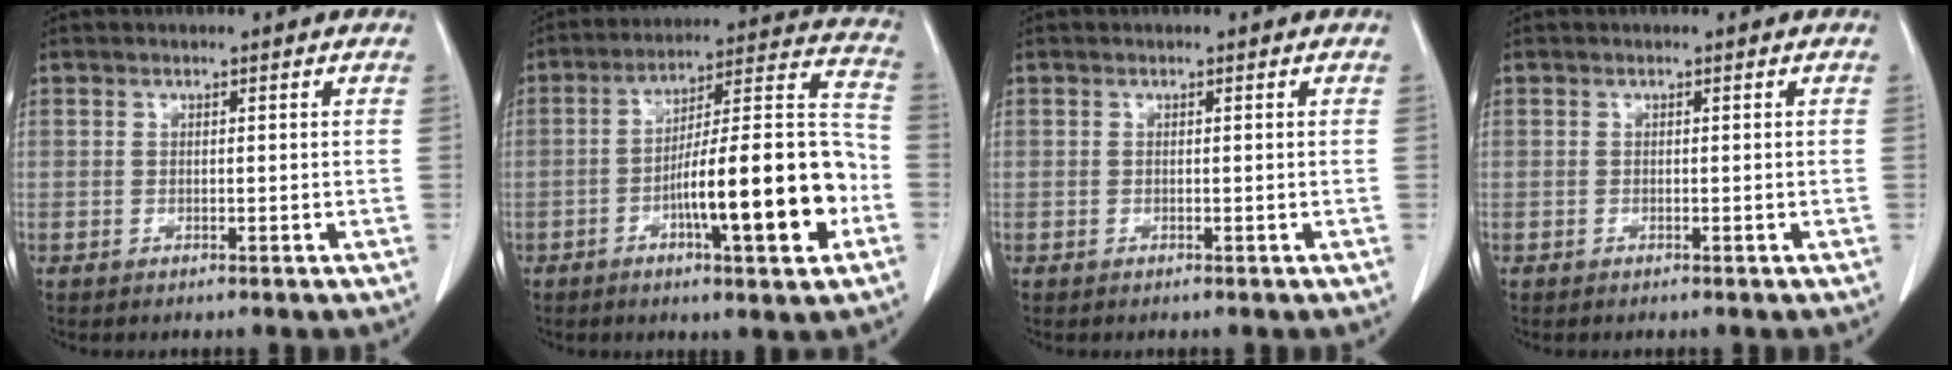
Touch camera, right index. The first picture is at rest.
{"total": 18.1, "force": [-5.7, 2.6, 17.0], "torque": [-0.259, 0.017, -0.083]}
{"total": 0.0}
{"total": 0.0}